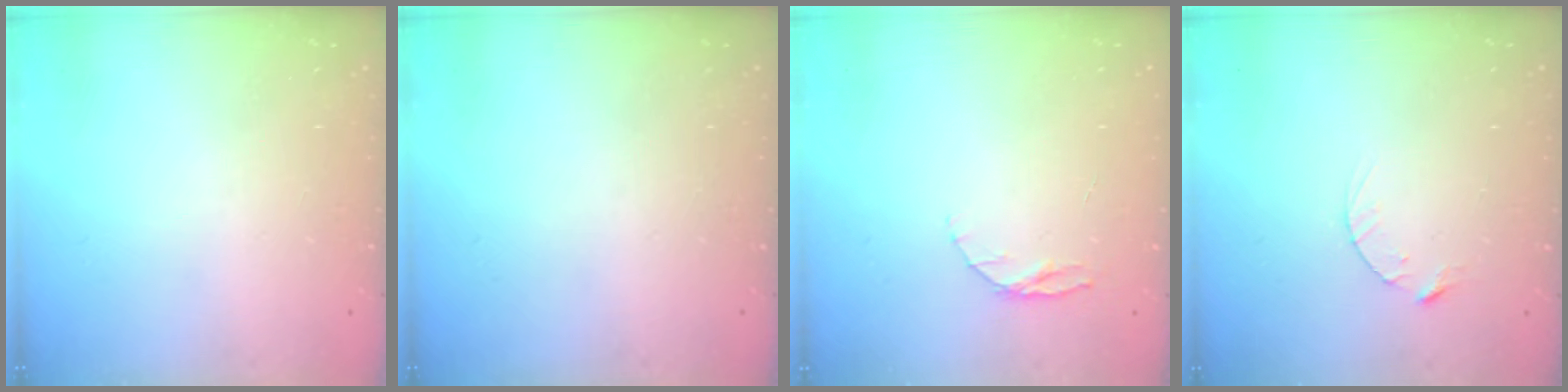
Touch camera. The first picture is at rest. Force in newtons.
{"total": 0.0}
{"total": 4.9, "press": 4.8, "slide": 0.5}
{"total": 2.8, "press": 2.8, "slide": 0.4}